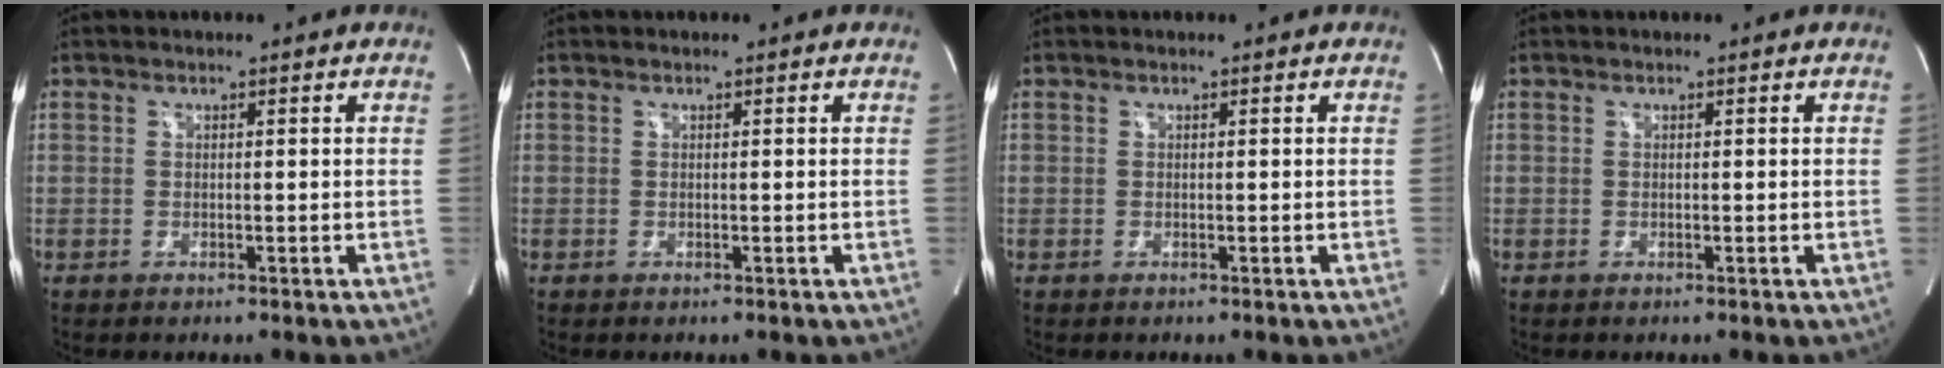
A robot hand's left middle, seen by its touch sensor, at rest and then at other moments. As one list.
[{"total": 0.0}, {"total": 0.0}, {"total": 0.0}]